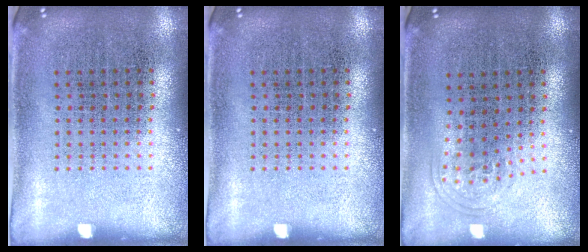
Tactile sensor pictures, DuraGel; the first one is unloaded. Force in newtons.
{"total": 0.0}
{"total": 1.1, "press": 0.7, "slide": 0.7}